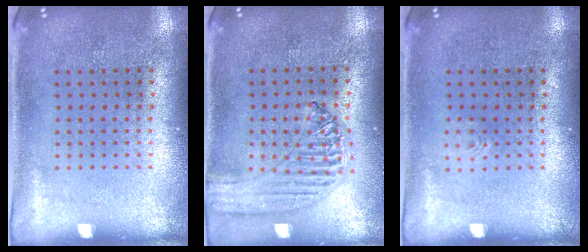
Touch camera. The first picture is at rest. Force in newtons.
{"total": 1.3, "press": 1.3, "slide": 0.1}
{"total": 0.5, "press": 0.5, "slide": 0.1}